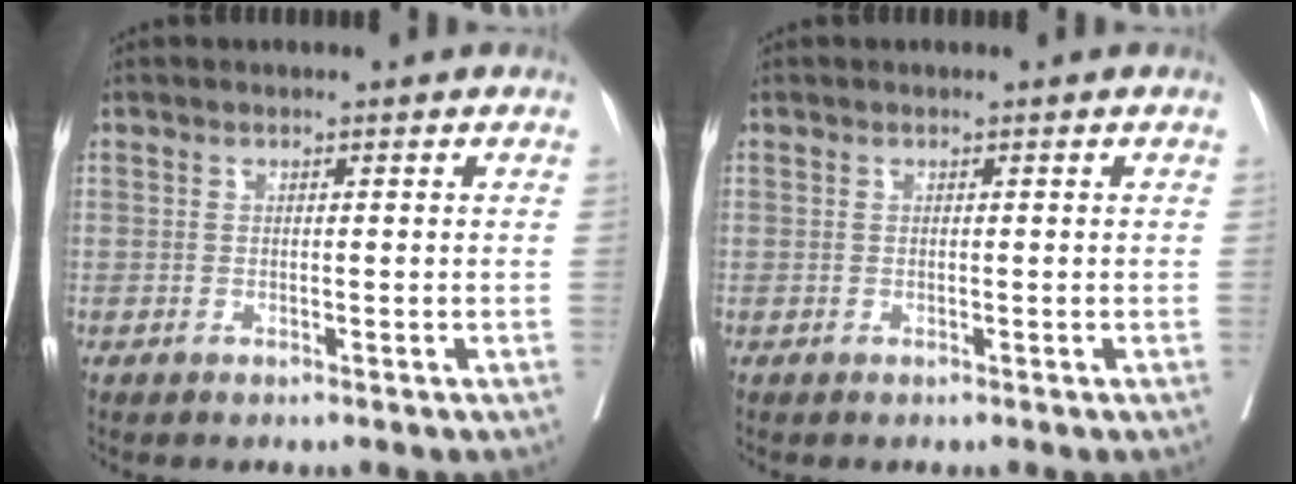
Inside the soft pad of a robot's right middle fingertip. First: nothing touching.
{"total": 0.0}